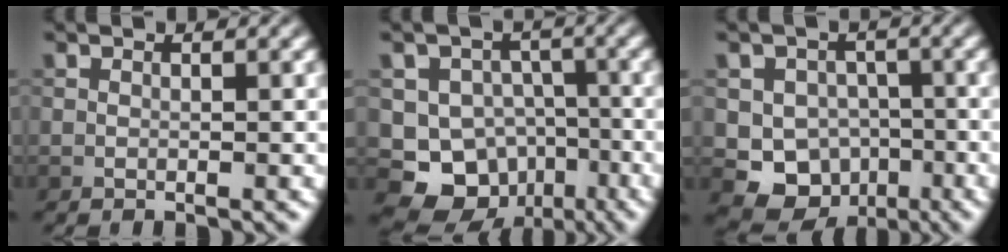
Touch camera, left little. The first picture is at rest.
{"total": 9.0, "force": [-3.9, 7.5, 3.0], "torque": [-0.037, -0.008, -0.080]}
{"total": 7.7, "force": [-2.7, 6.8, 2.4], "torque": [-0.024, -0.011, -0.063]}